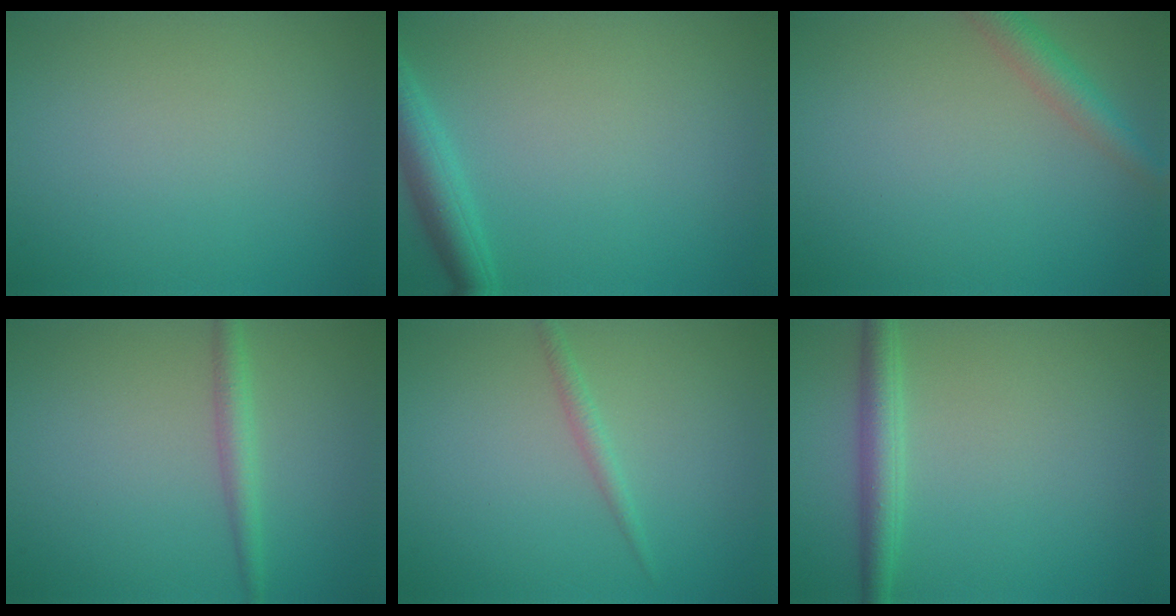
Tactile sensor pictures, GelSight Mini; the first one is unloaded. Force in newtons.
{"total": 3.0, "press": 3.0, "slide": 0.2}
{"total": 2.7, "press": 2.7, "slide": 0.1}
{"total": 2.0, "press": 2.0, "slide": 0.0}
{"total": 1.2, "press": 1.2, "slide": 0.0}
{"total": 2.7, "press": 2.7, "slide": 0.1}